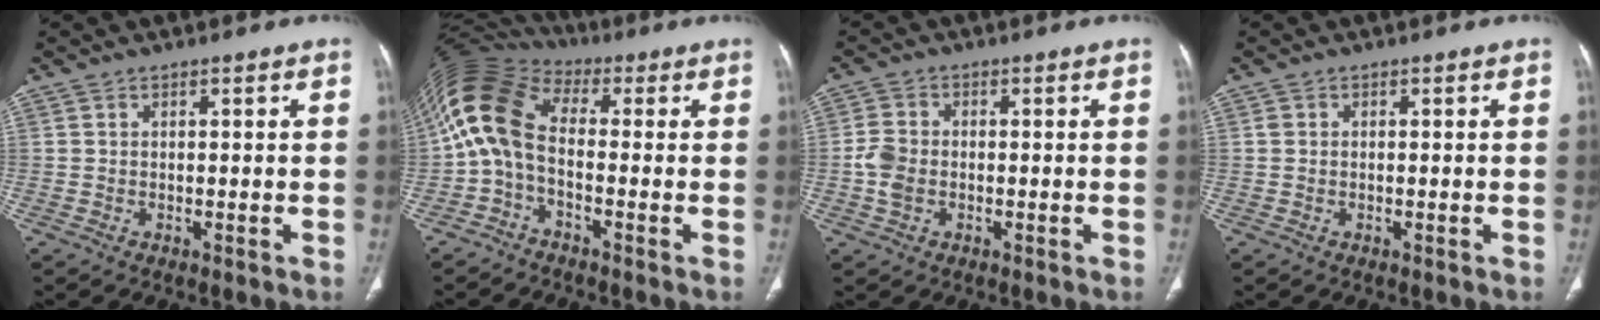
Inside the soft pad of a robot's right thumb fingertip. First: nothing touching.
{"total": 11.7, "force": [-1.0, 6.9, 9.4], "torque": [-0.192, 0.048, -0.036]}
{"total": 4.3, "force": [-0.8, 3.1, 2.9], "torque": [-0.065, 0.007, -0.018]}
{"total": 0.6, "force": [0.1, 0.5, 0.2], "torque": [0.000, 0.001, 0.002]}